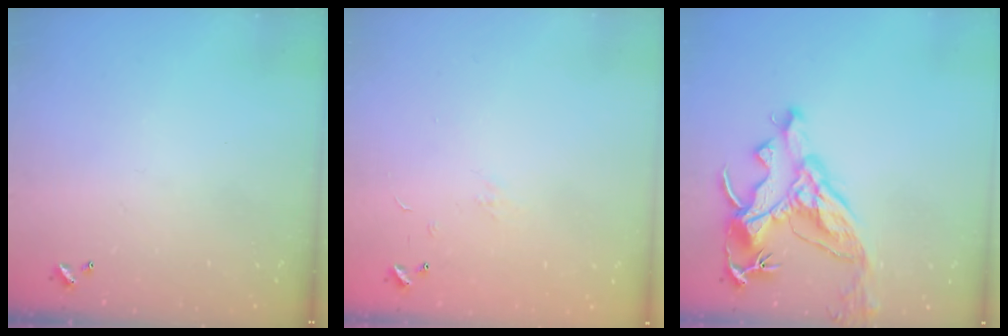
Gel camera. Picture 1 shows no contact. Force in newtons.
{"total": 4.7, "press": 4.6, "slide": 0.7}
{"total": 12.3, "press": 12.2, "slide": 1.7}